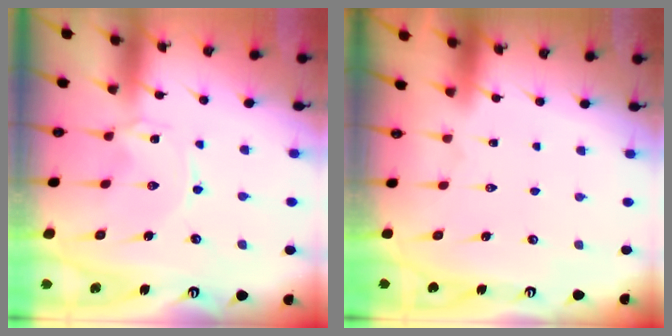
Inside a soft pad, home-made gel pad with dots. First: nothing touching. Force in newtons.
{"total": 1.6, "press": 1.6, "slide": 0.1}